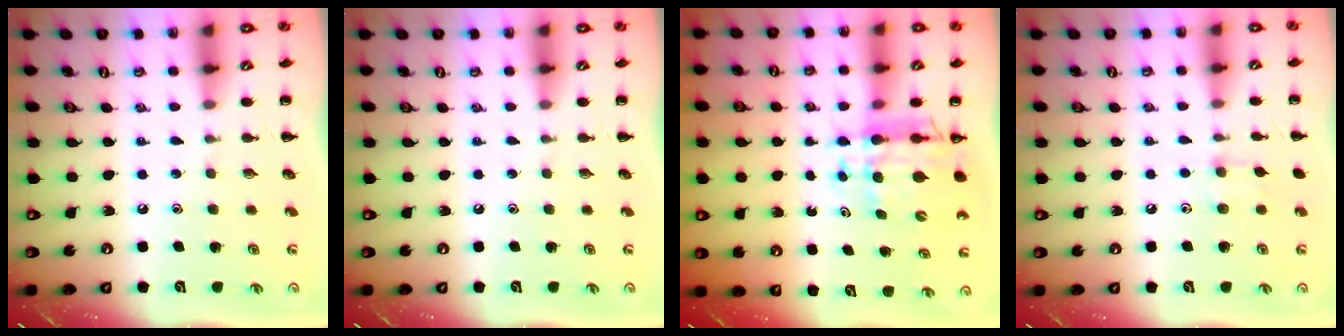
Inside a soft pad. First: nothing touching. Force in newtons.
{"total": 0.0}
{"total": 9.3, "press": 8.9, "slide": 2.8}
{"total": 6.4, "press": 6.2, "slide": 1.9}